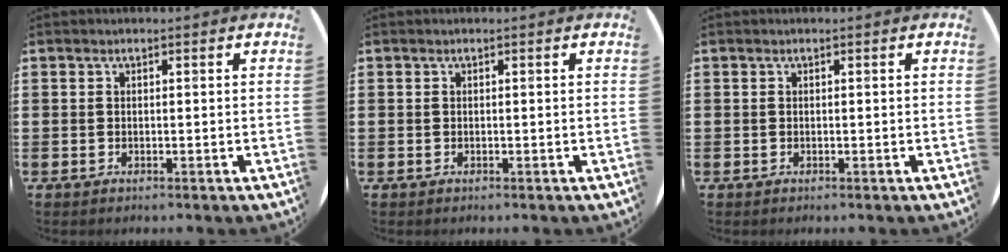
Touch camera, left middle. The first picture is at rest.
{"total": 0.0}
{"total": 0.0}